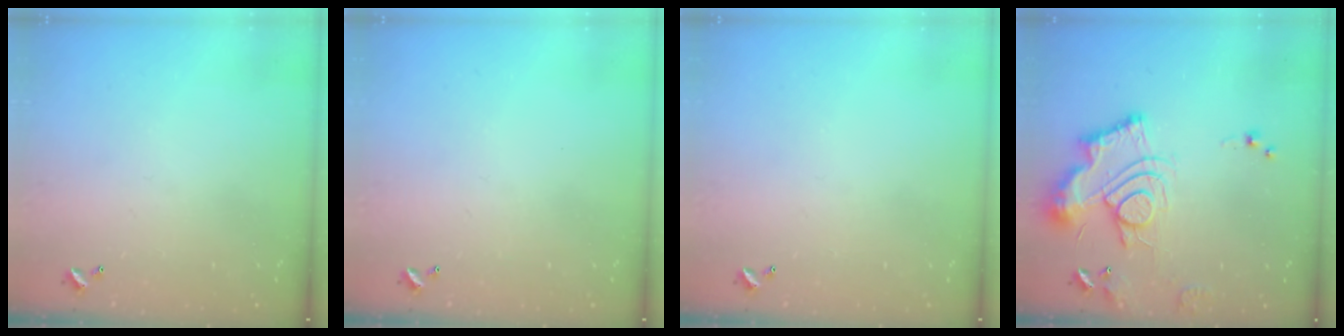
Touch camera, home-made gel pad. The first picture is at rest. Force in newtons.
{"total": 0.0}
{"total": 0.0}
{"total": 13.8, "press": 13.8, "slide": 1.3}